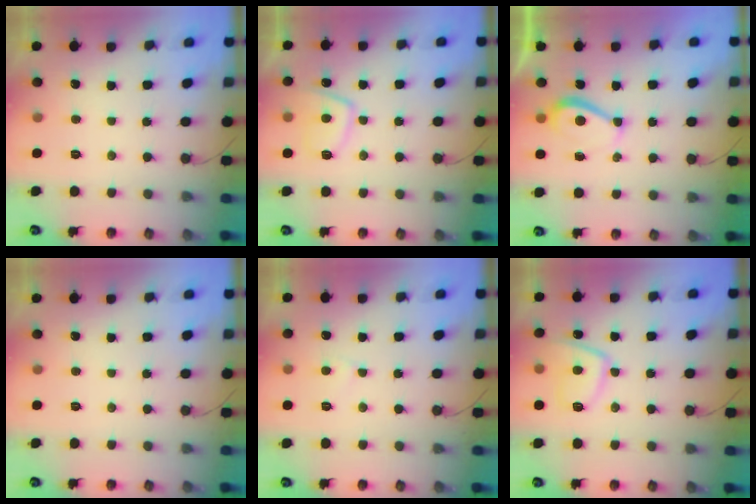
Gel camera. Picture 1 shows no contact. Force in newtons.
{"total": 8.9, "press": 8.9, "slide": 1.1}
{"total": 4.7, "press": 4.7, "slide": 0.5}
{"total": 0.0}
{"total": 2.7, "press": 2.7, "slide": 0.2}
{"total": 8.9, "press": 8.9, "slide": 0.8}